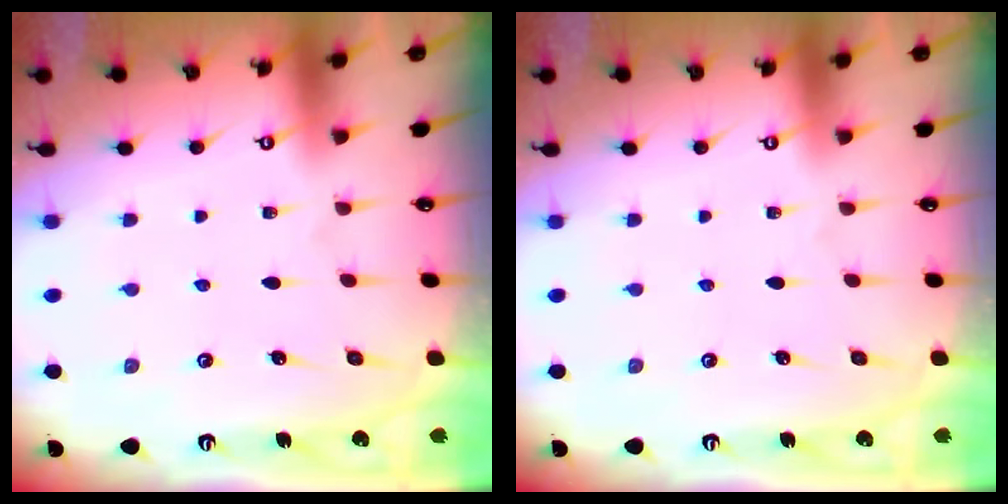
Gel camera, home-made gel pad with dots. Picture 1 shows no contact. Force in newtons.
{"total": 0.0}